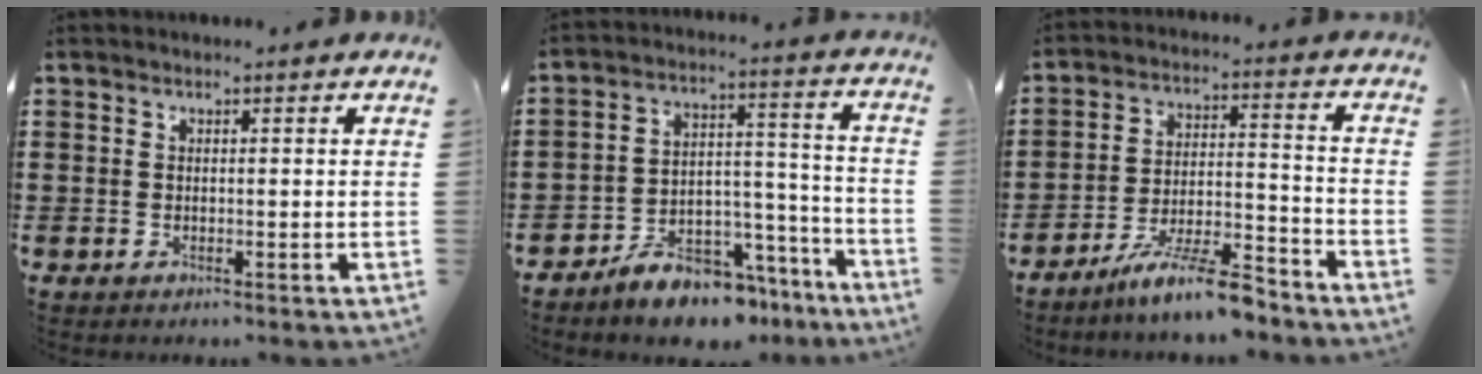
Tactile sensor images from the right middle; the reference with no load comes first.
{"total": 8.3, "force": [-7.5, 2.7, 2.3], "torque": [-0.033, 0.032, -0.138]}
{"total": 9.4, "force": [-7.9, 0.3, 5.0], "torque": [-0.090, 0.005, -0.149]}